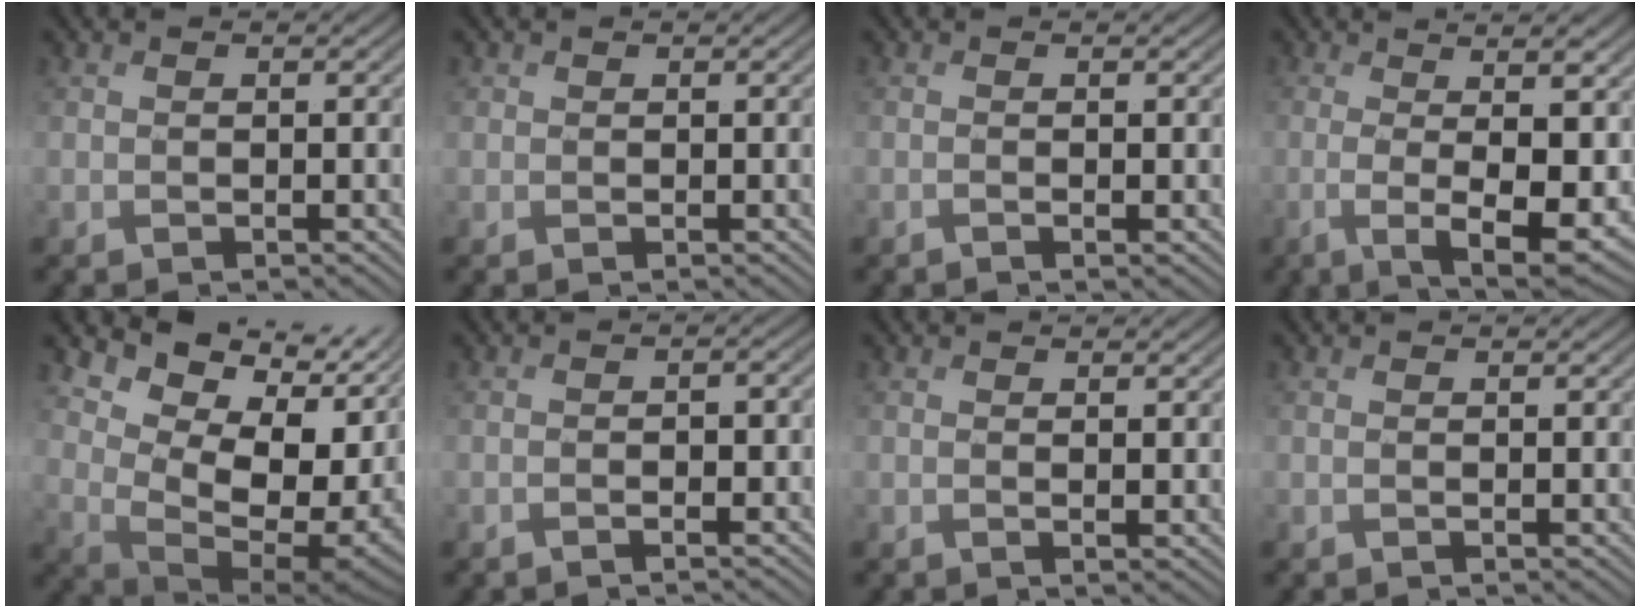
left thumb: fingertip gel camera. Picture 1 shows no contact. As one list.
[{"total": 0.6, "force": [0.2, 0.6, -0.1], "torque": [0.007, 0.000, 0.002]}, {"total": 1.1, "force": [-0.9, -0.7, 0.0], "torque": [0.012, 0.002, -0.025]}, {"total": 10.0, "force": [-0.4, 2.1, 9.7], "torque": [-0.120, -0.001, -0.016]}, {"total": 10.9, "force": [3.2, 6.9, 7.8], "torque": [-0.143, -0.010, 0.059]}, {"total": 2.1, "force": [-1.9, 0.1, 1.1], "torque": [-0.003, -0.003, -0.038]}, {"total": 0.6, "force": [-0.1, -0.6, 0.2], "torque": [0.006, -0.004, -0.007]}, {"total": 0.9, "force": [-0.6, -0.7, -0.4], "torque": [0.016, 0.000, -0.017]}]